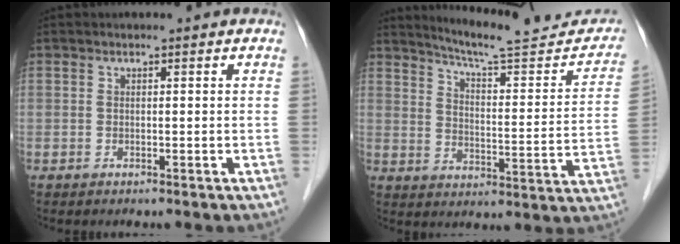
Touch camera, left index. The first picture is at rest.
{"total": 18.3, "force": [16.9, 2.2, 6.7], "torque": [-0.088, -0.042, 0.220]}